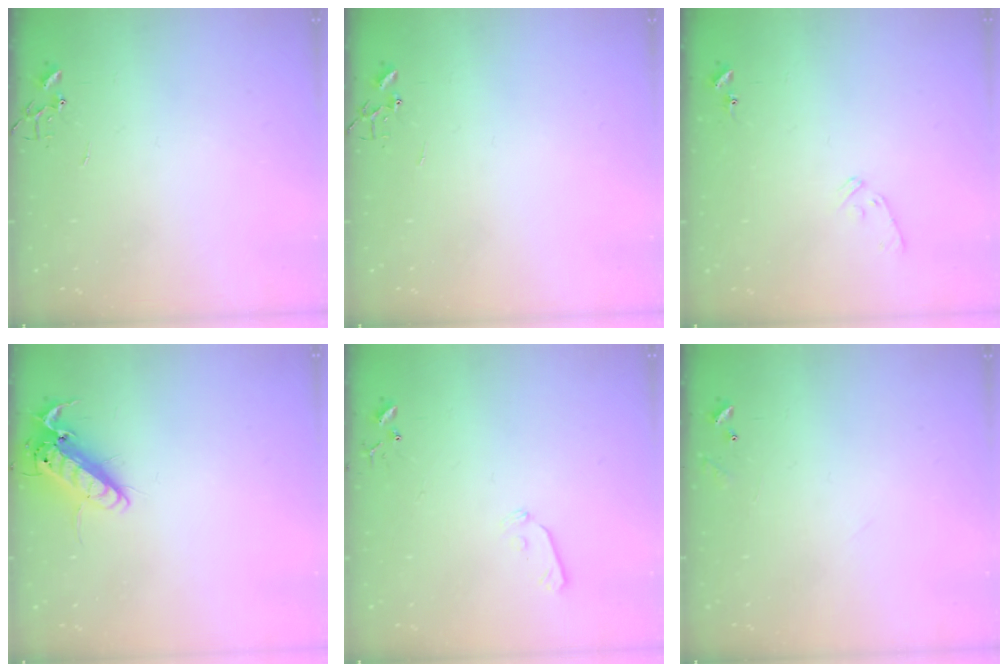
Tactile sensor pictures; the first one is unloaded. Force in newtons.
{"total": 0.0}
{"total": 6.7, "press": 6.7, "slide": 0.7}
{"total": 13.8, "press": 13.6, "slide": 2.3}
{"total": 5.4, "press": 5.4, "slide": 0.8}
{"total": 6.9, "press": 6.9, "slide": 0.4}